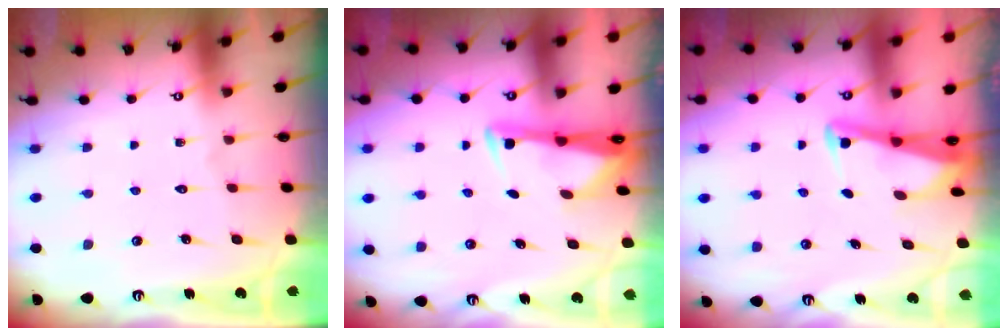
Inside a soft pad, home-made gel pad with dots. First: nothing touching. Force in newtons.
{"total": 3.2, "press": 3.1, "slide": 0.9}
{"total": 2.5, "press": 2.5, "slide": 0.2}